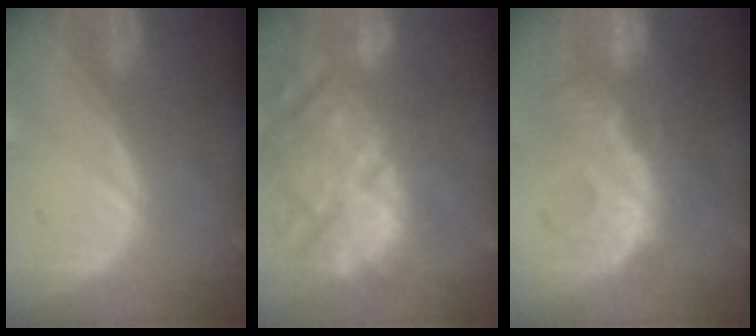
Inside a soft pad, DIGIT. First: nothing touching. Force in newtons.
{"total": 14.5, "press": 12.7, "slide": 7.1}
{"total": 10.4, "press": 9.8, "slide": 3.4}